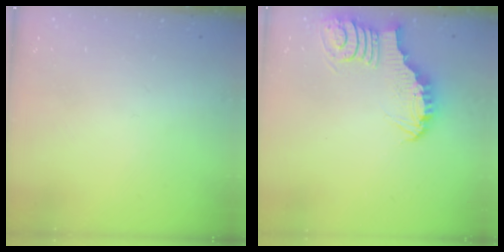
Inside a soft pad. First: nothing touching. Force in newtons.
{"total": 4.0, "press": 4.0, "slide": 0.4}